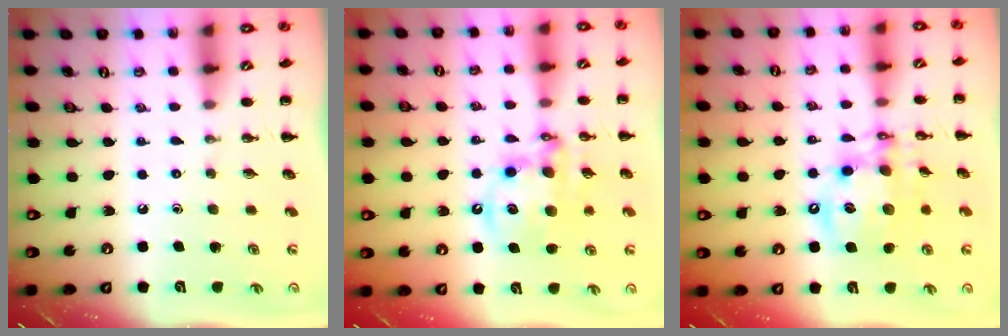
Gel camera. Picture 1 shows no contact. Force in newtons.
{"total": 12.6, "press": 12.2, "slide": 3.1}
{"total": 14.1, "press": 13.8, "slide": 3.0}